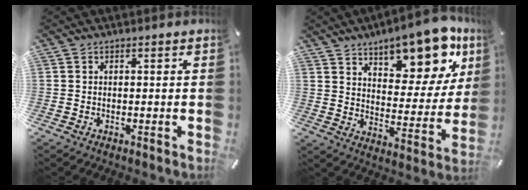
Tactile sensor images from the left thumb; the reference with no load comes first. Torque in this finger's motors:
{"motor_torque": [1.45, 0.20, 0.58, -0.25, 0.17]}